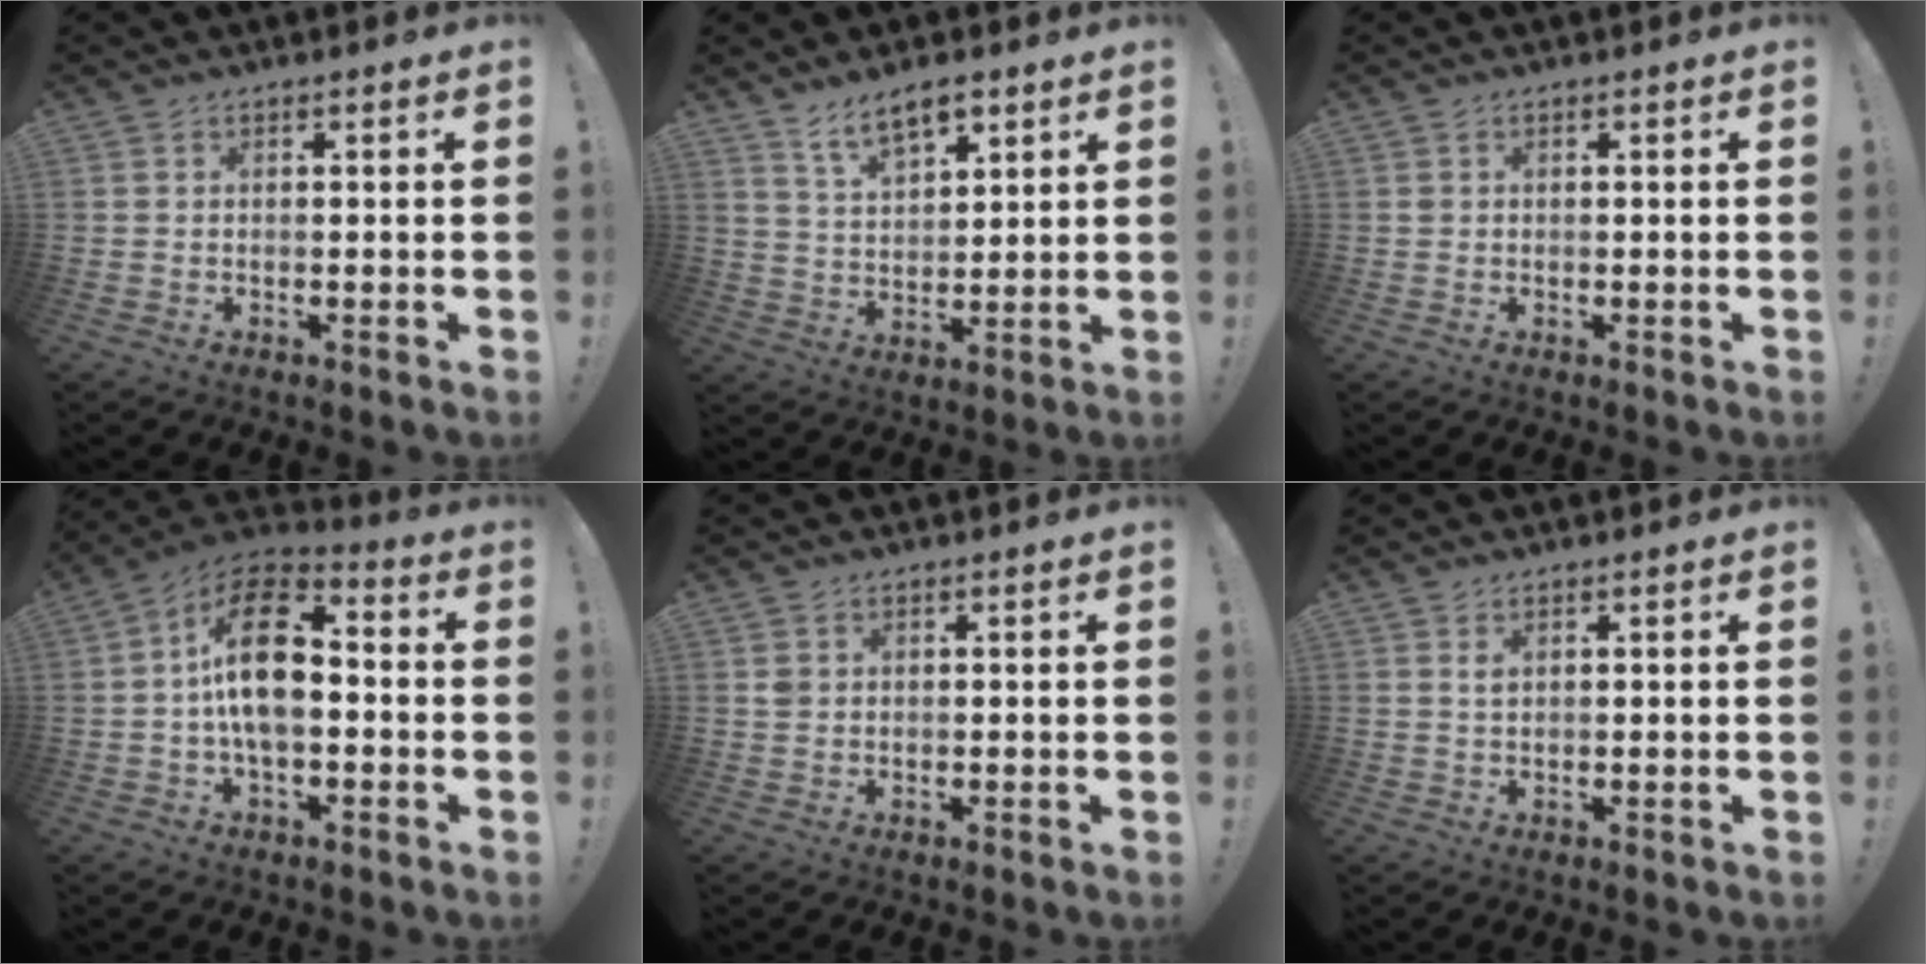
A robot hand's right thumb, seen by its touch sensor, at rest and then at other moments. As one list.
[{"total": 8.9, "force": [6.1, 4.2, 4.8], "torque": [-0.075, -0.027, 0.114]}, {"total": 0.7, "force": [0.2, 0.6, 0.1], "torque": [0.004, 0.000, 0.002]}, {"total": 16.8, "force": [0.0, 10.0, 13.5], "torque": [-0.227, 0.013, -0.001]}, {"total": 1.7, "force": [0.5, 1.5, 0.8], "torque": [-0.009, 0.001, 0.010]}, {"total": 1.1, "force": [0.5, 0.5, 0.8], "torque": [-0.009, -0.002, 0.008]}]